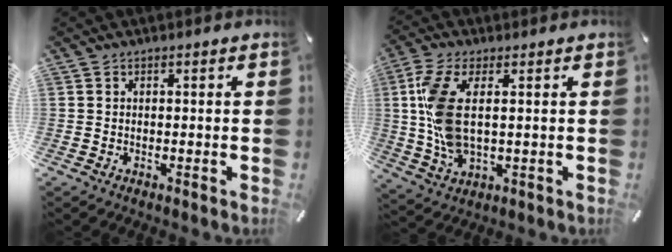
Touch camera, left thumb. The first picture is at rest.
{"total": 10.7, "force": [1.3, 4.8, 9.5], "torque": [-0.222, -0.014, 0.022]}